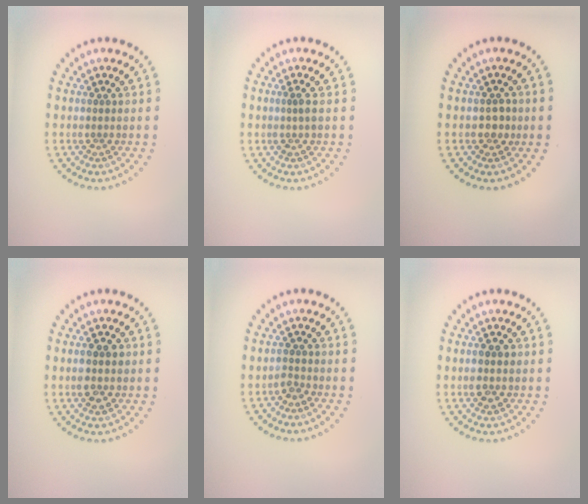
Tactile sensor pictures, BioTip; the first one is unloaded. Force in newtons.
{"total": 1.0, "press": 0.8, "slide": 0.6}
{"total": 1.5, "press": 1.4, "slide": 0.3}
{"total": 2.8, "press": 2.8, "slide": 0.0}
{"total": 1.1, "press": 0.8, "slide": 0.8}
{"total": 2.5, "press": 2.5, "slide": 0.2}